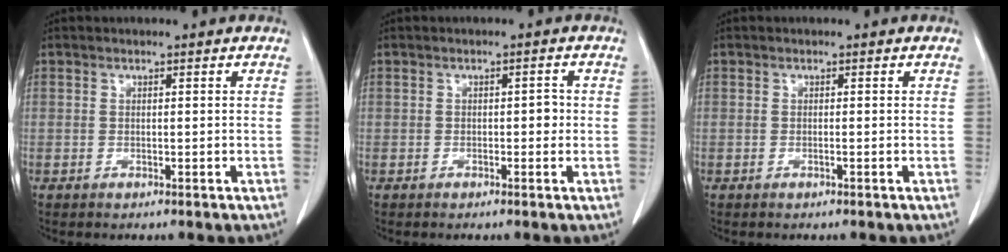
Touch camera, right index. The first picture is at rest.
{"total": 1.5, "force": [-0.2, 0.8, 1.3], "torque": [-0.013, 0.005, -0.004]}
{"total": 0.0}